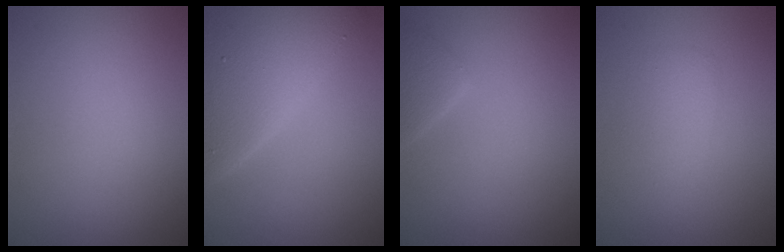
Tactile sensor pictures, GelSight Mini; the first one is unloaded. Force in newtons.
{"total": 9.2, "press": 9.2, "slide": 0.5}
{"total": 1.8, "press": 1.8, "slide": 0.2}
{"total": 1.9, "press": 1.9, "slide": 0.0}